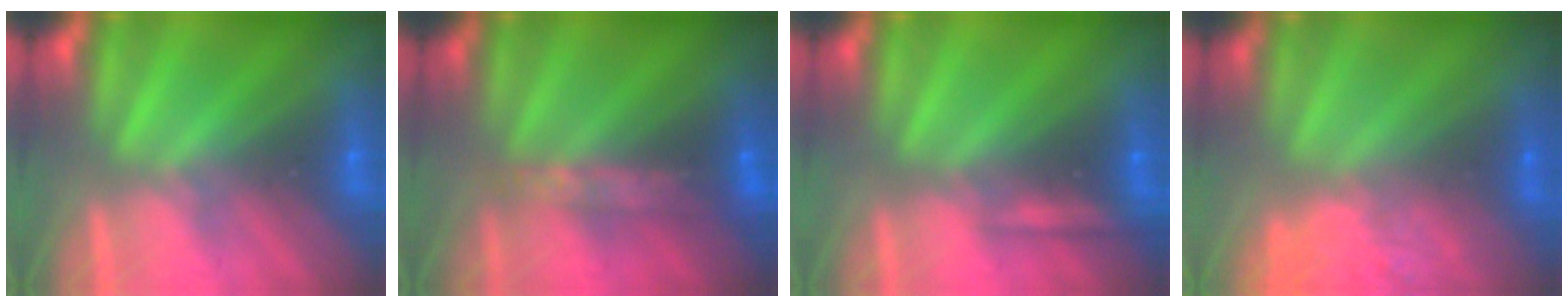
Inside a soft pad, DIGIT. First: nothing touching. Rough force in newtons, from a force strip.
{"total": 7.6}
{"total": 2.3}
{"total": 5.9}